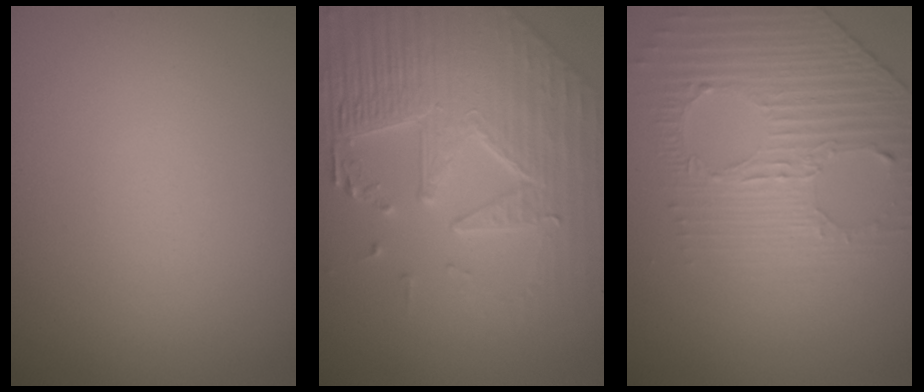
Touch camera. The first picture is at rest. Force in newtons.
{"total": 8.8, "press": 6.1, "slide": 6.4}
{"total": 4.1, "press": 3.3, "slide": 2.5}